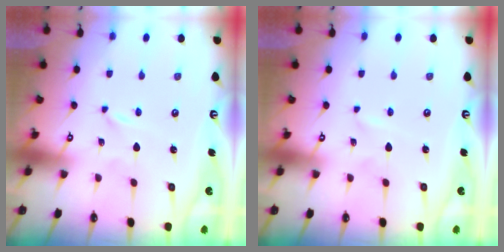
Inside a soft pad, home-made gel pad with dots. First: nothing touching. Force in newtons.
{"total": 1.7, "press": 1.7, "slide": 0.3}